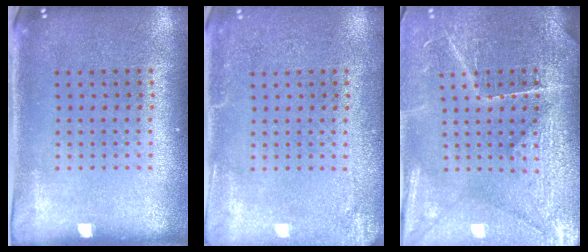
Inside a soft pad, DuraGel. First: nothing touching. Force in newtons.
{"total": 2.3, "press": 2.3, "slide": 0.3}
{"total": 4.2, "press": 3.9, "slide": 1.6}